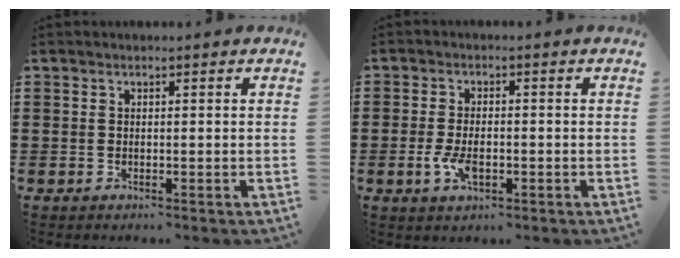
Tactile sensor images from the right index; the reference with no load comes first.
{"total": 4.0, "force": [-1.1, 1.8, 3.4], "torque": [-0.075, -0.006, -0.020]}